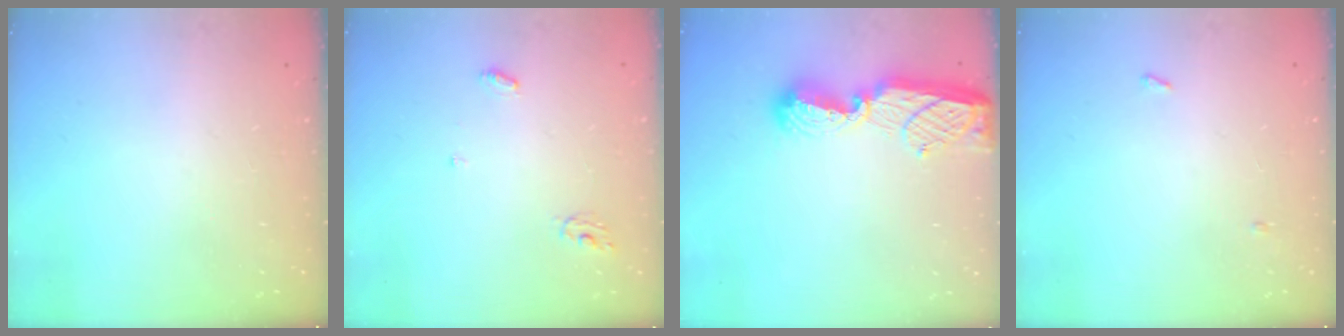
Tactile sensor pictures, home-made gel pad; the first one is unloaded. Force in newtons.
{"total": 4.1, "press": 4.1, "slide": 0.2}
{"total": 10.7, "press": 10.7, "slide": 1.0}
{"total": 6.9, "press": 2.8, "slide": 6.3}